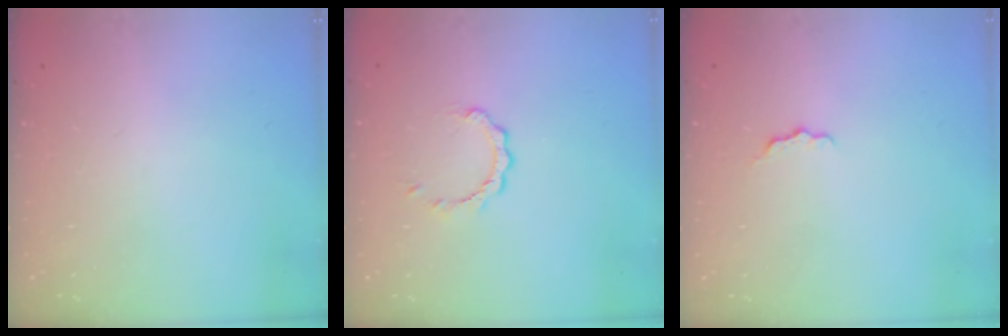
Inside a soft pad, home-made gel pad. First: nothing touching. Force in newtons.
{"total": 2.5, "press": 2.5, "slide": 0.3}
{"total": 3.1, "press": 3.1, "slide": 0.2}